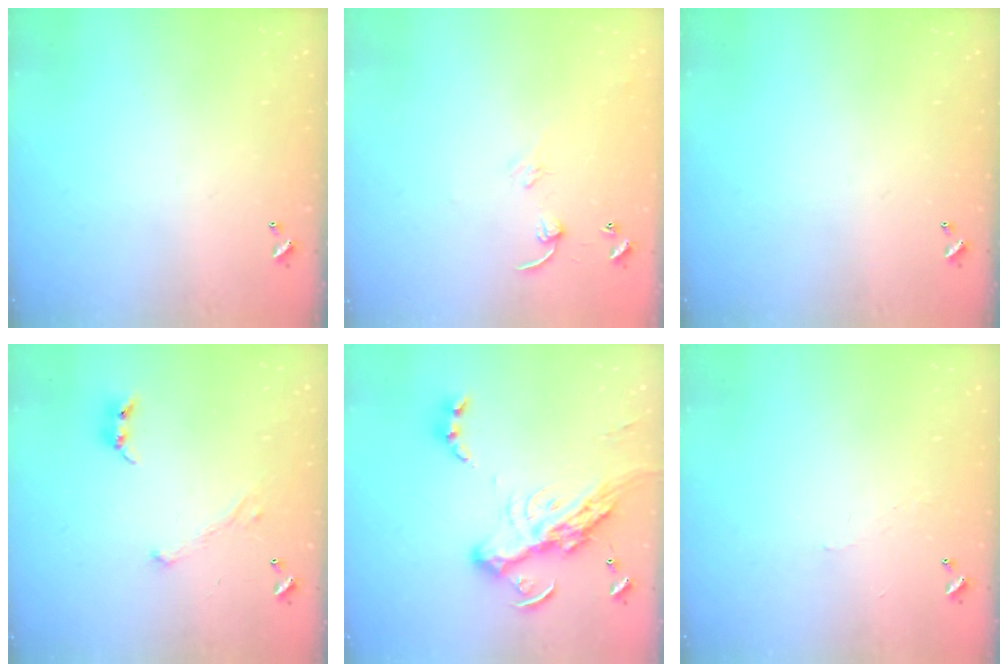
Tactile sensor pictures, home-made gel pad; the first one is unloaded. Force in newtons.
{"total": 5.2, "press": 5.1, "slide": 0.6}
{"total": 0.0}
{"total": 1.8, "press": 1.6, "slide": 0.9}
{"total": 21.4, "press": 21.3, "slide": 1.9}
{"total": 2.1, "press": 2.1, "slide": 0.6}